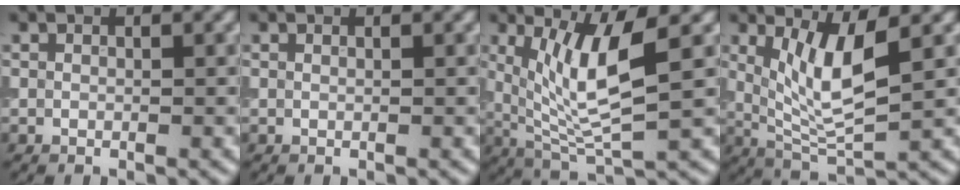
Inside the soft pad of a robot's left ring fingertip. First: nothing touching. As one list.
[{"total": 0.0}, {"total": 6.6, "force": [1.7, 1.7, 6.2], "torque": [-0.127, -0.013, 0.040]}, {"total": 5.8, "force": [1.7, 1.5, 5.3], "torque": [-0.107, -0.012, 0.041]}]